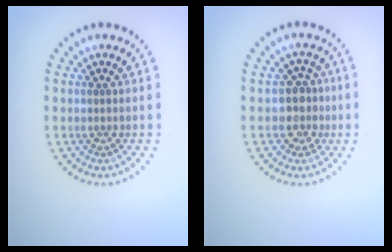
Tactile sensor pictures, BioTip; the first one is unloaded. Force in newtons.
{"total": 2.4, "press": 2.1, "slide": 1.1}